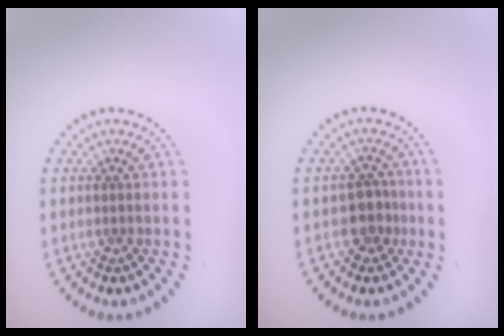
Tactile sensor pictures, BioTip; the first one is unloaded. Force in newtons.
{"total": 2.2, "press": 1.9, "slide": 1.0}